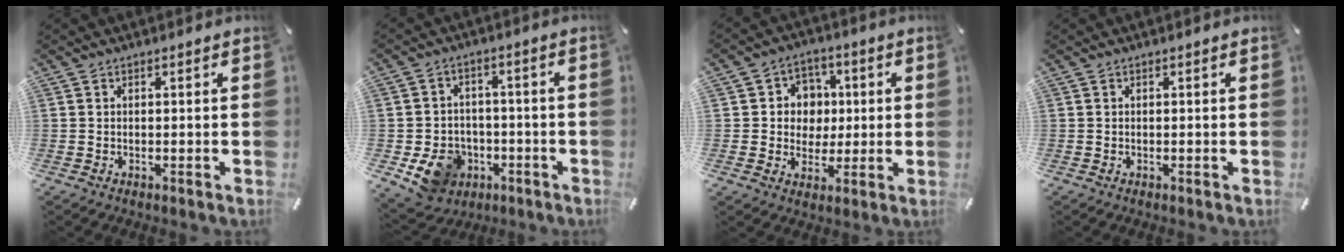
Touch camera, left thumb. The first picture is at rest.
{"total": 10.5, "force": [-4.0, 8.8, 4.1], "torque": [-0.081, 0.029, -0.064]}
{"total": 7.4, "force": [0.2, 7.3, 1.5], "torque": [-0.027, 0.006, 0.004]}
{"total": 0.0}